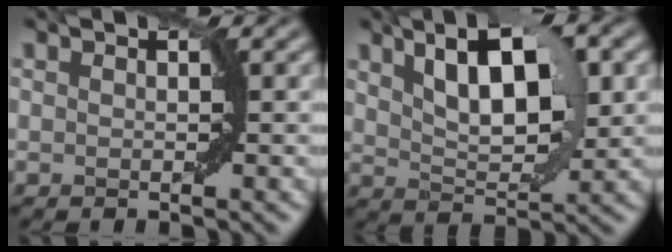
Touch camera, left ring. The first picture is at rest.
{"total": 7.6, "force": [2.8, 3.2, 6.3], "torque": [-0.103, 0.007, 0.048]}